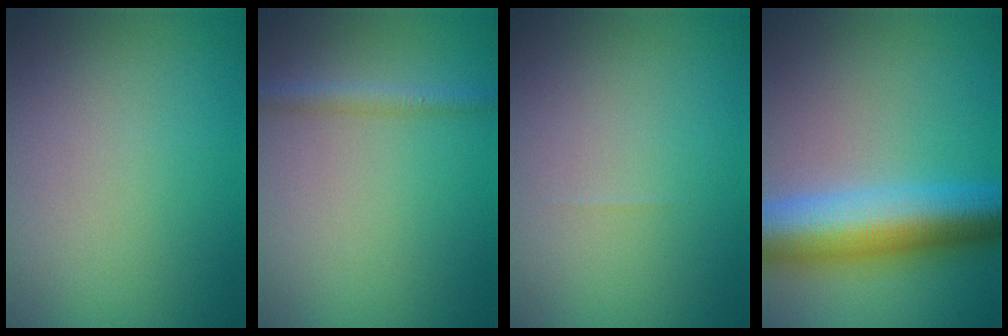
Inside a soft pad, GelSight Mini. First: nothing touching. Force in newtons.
{"total": 1.8, "press": 1.8, "slide": 0.1}
{"total": 0.0}
{"total": 10.1, "press": 10.1, "slide": 0.2}